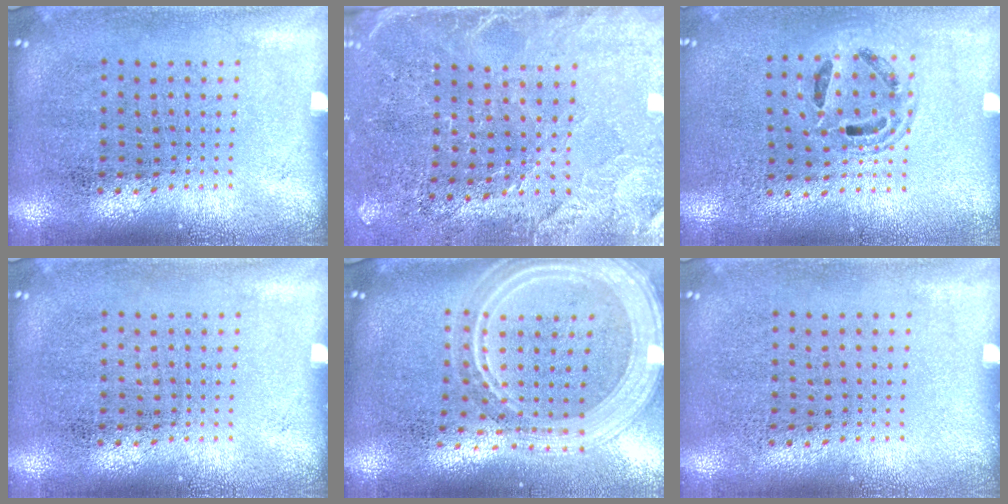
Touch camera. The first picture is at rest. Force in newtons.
{"total": 2.9, "press": 2.7, "slide": 1.1}
{"total": 1.2, "press": 1.1, "slide": 0.4}
{"total": 0.0}
{"total": 3.0, "press": 2.4, "slide": 1.7}
{"total": 0.0}